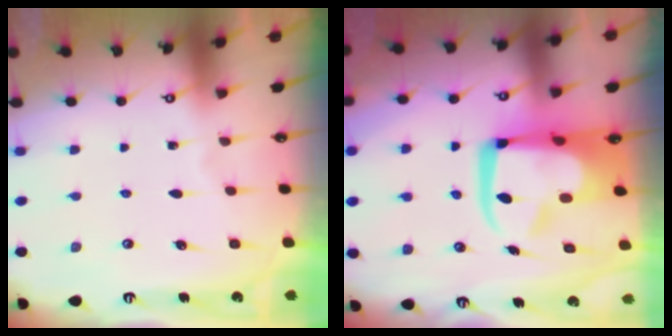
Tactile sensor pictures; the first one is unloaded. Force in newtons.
{"total": 14.7, "press": 14.6, "slide": 2.0}